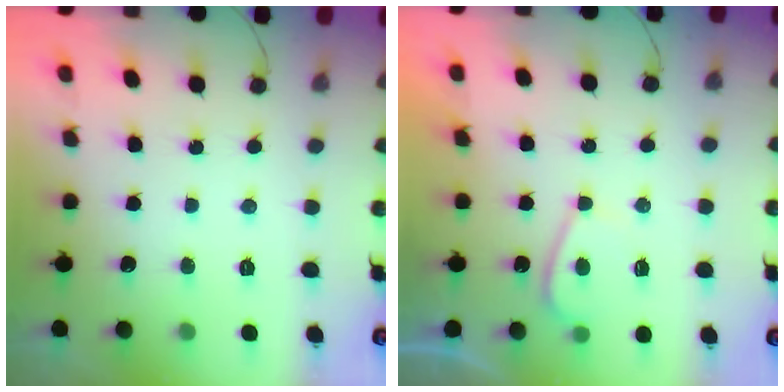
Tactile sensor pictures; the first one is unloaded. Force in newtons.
{"total": 3.5, "press": 3.3, "slide": 0.9}